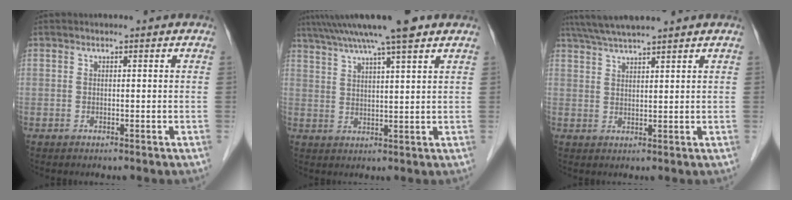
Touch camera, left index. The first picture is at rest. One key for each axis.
{"total": 12.7, "fx": 10.0, "fy": 0.1, "fz": 7.7, "tx": -0.135, "ty": 0.033, "tz": 0.151}
{"total": 7.5, "fx": 6.6, "fy": -0.4, "fz": 3.6, "tx": -0.063, "ty": 0.031, "tz": 0.111}